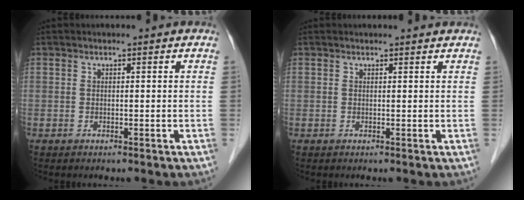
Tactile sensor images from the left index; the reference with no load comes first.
{"total": 2.6, "force": [2.5, 0.3, 0.4], "torque": [-0.011, 0.012, 0.027]}